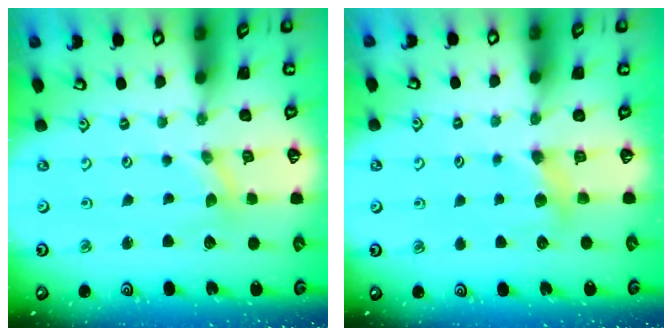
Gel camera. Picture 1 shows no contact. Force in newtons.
{"total": 3.3, "press": 3.3, "slide": 0.3}